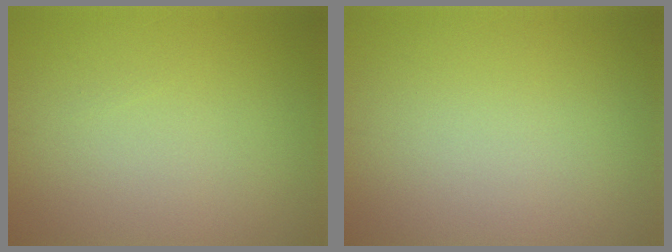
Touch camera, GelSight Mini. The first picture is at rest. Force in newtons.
{"total": 0.0}